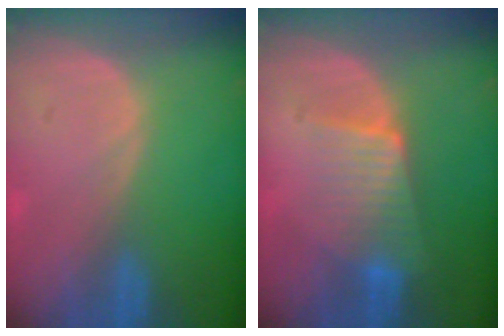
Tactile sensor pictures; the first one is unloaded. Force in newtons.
{"total": 6.3, "press": 6.0, "slide": 2.0}